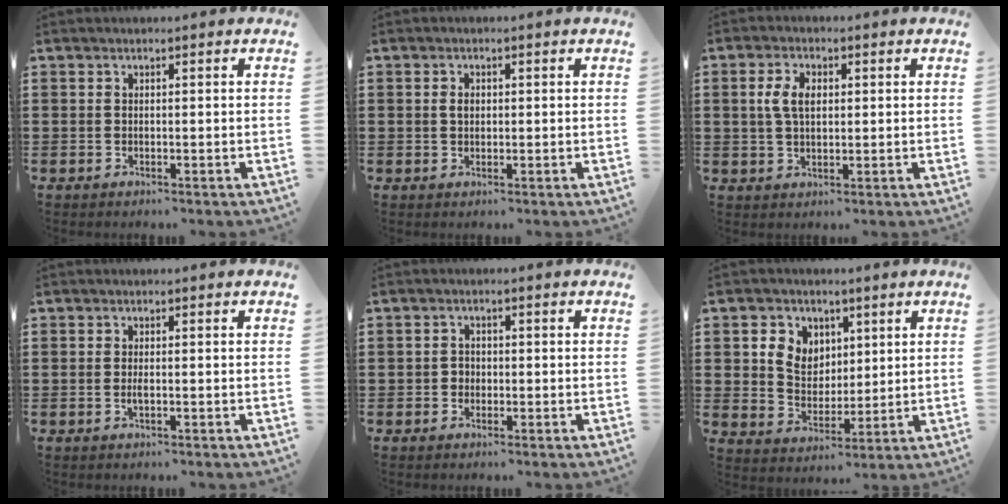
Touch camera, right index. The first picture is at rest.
{"total": 1.5, "force": [0.2, 1.0, 1.1], "torque": [-0.024, 0.006, 0.003]}
{"total": 4.4, "force": [0.8, 2.6, 3.5], "torque": [-0.083, 0.010, 0.010]}
{"total": 1.0, "force": [-0.2, 0.2, 0.9], "torque": [-0.016, -0.002, -0.003]}
{"total": 1.4, "force": [-0.6, 1.2, 0.3], "torque": [-0.010, 0.002, -0.013]}
{"total": 5.7, "force": [2.3, 5.0, 1.3], "torque": [-0.045, 0.014, 0.040]}